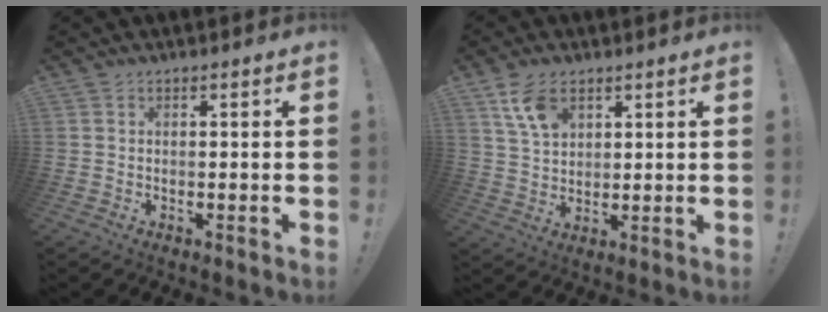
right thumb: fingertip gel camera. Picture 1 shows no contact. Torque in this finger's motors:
{"motor_torque": [0.54, 0.54, 0.06, 0.19, 0.03]}